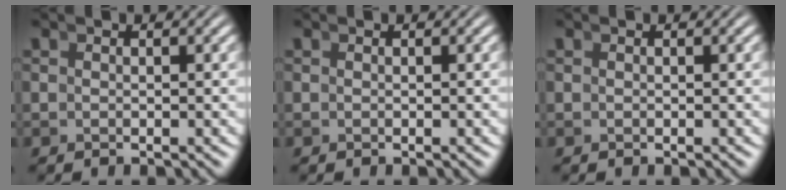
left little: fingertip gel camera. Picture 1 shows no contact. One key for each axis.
{"total": 0.0}
{"total": 0.0}